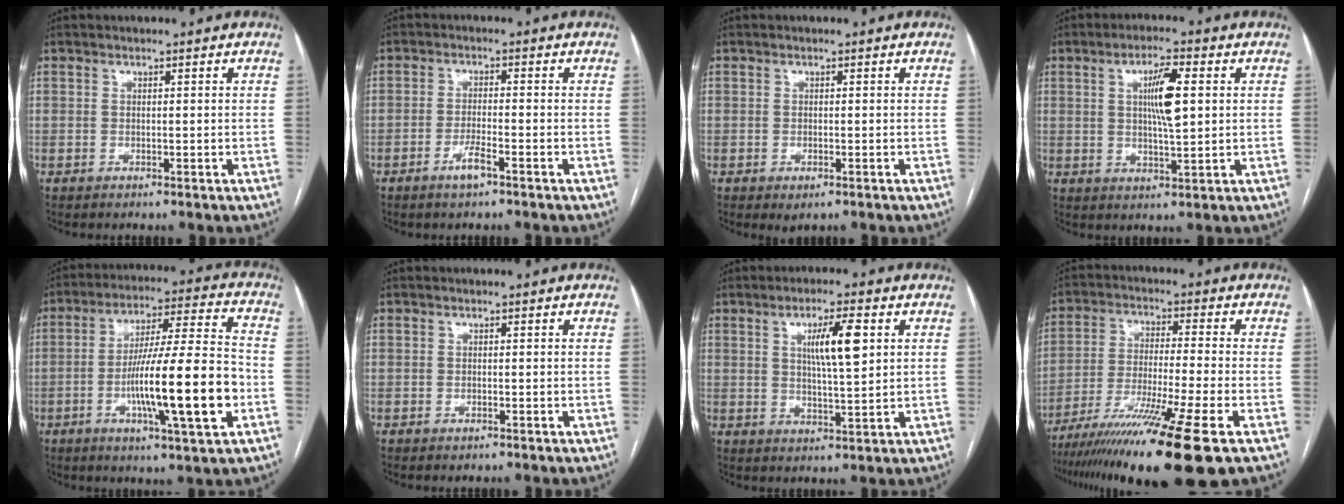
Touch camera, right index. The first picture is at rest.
{"total": 3.3, "force": [-2.1, 0.3, 2.5], "torque": [-0.050, -0.002, -0.039]}
{"total": 1.6, "force": [-0.8, 0.7, 1.2], "torque": [-0.015, -0.002, -0.005]}
{"total": 6.9, "force": [1.6, 1.0, 6.6], "torque": [-0.120, 0.004, 0.030]}
{"total": 17.5, "force": [-4.6, 0.6, 16.9], "torque": [-0.290, -0.003, -0.073]}
{"total": 0.5, "force": [-0.4, 0.2, 0.3], "torque": [-0.006, -0.001, -0.004]}
{"total": 7.3, "force": [2.3, 0.8, 6.9], "torque": [-0.120, 0.003, 0.040]}
{"total": 17.7, "force": [-11.7, -1.5, 13.2], "torque": [-0.215, -0.049, -0.198]}